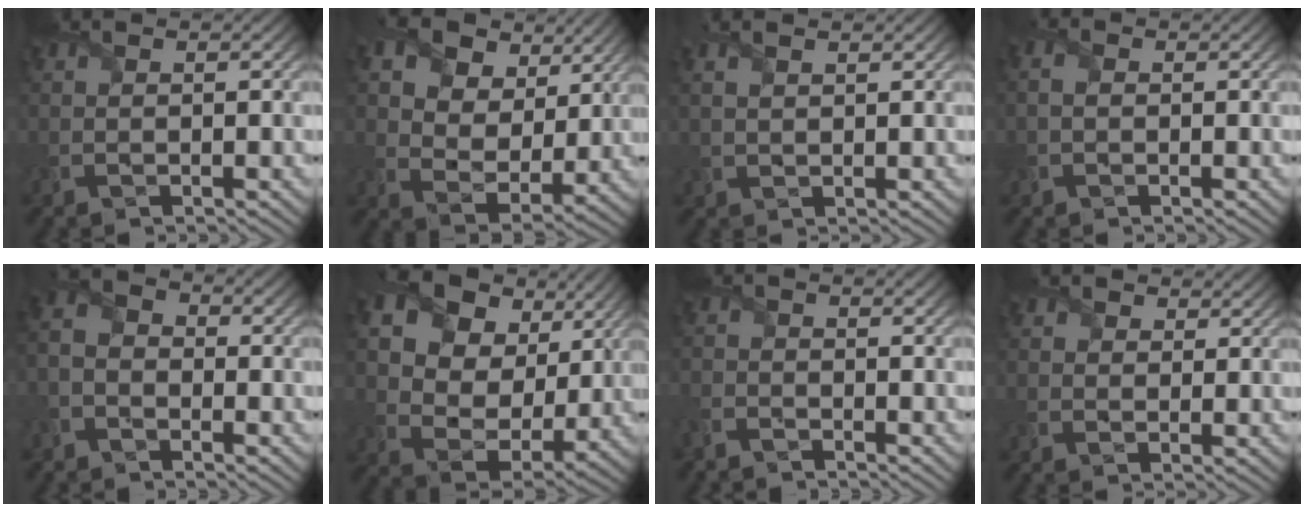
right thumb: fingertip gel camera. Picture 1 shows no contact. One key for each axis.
{"total": 13.9, "fx": 7.2, "fy": 9.1, "fz": 7.8, "tx": -0.176, "ty": 0.016, "tz": 0.123}
{"total": 1.9, "fx": 1.2, "fy": 0.5, "fz": 1.4, "tx": -0.038, "ty": 0.003, "tz": 0.030}
{"total": 1.7, "fx": -0.2, "fy": 1.3, "fz": 1.1, "tx": -0.037, "ty": 0.004, "tz": 0.000}
{"total": 4.5, "fx": -2.6, "fy": 2.9, "fz": 2.3, "tx": -0.057, "ty": -0.003, "tz": -0.055}
{"total": 18.5, "fx": 7.9, "fy": 13.5, "fz": 10.0, "tx": -0.264, "ty": 0.045, "tz": 0.177}
{"total": 2.6, "fx": -2.5, "fy": 0.5, "fz": 0.6, "tx": -0.019, "ty": -0.006, "tz": -0.062}
{"total": 2.6, "fx": 1.5, "fy": 1.9, "fz": 0.9, "tx": -0.028, "ty": -0.004, "tz": 0.023}